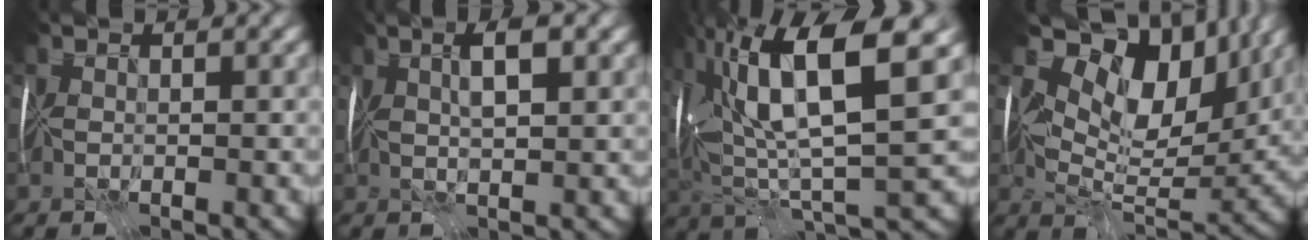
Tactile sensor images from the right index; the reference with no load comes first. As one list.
[{"total": 3.8, "force": [0.8, 1.0, 3.5], "torque": [-0.062, 0.002, 0.008]}, {"total": 13.3, "force": [3.6, 4.3, 12.1], "torque": [-0.237, 0.014, 0.061]}, {"total": 12.3, "force": [5.4, 7.0, 8.6], "torque": [-0.140, -0.004, 0.101]}]